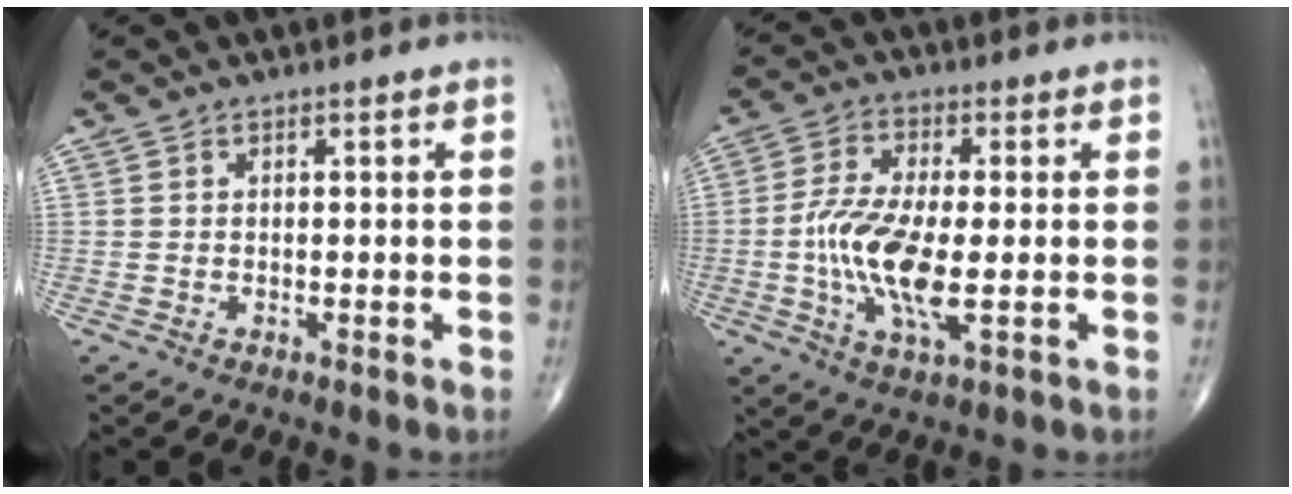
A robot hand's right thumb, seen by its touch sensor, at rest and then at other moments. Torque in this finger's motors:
{"motor_torque": [2.51, 2.50, 1.38, -0.23, 0.27]}